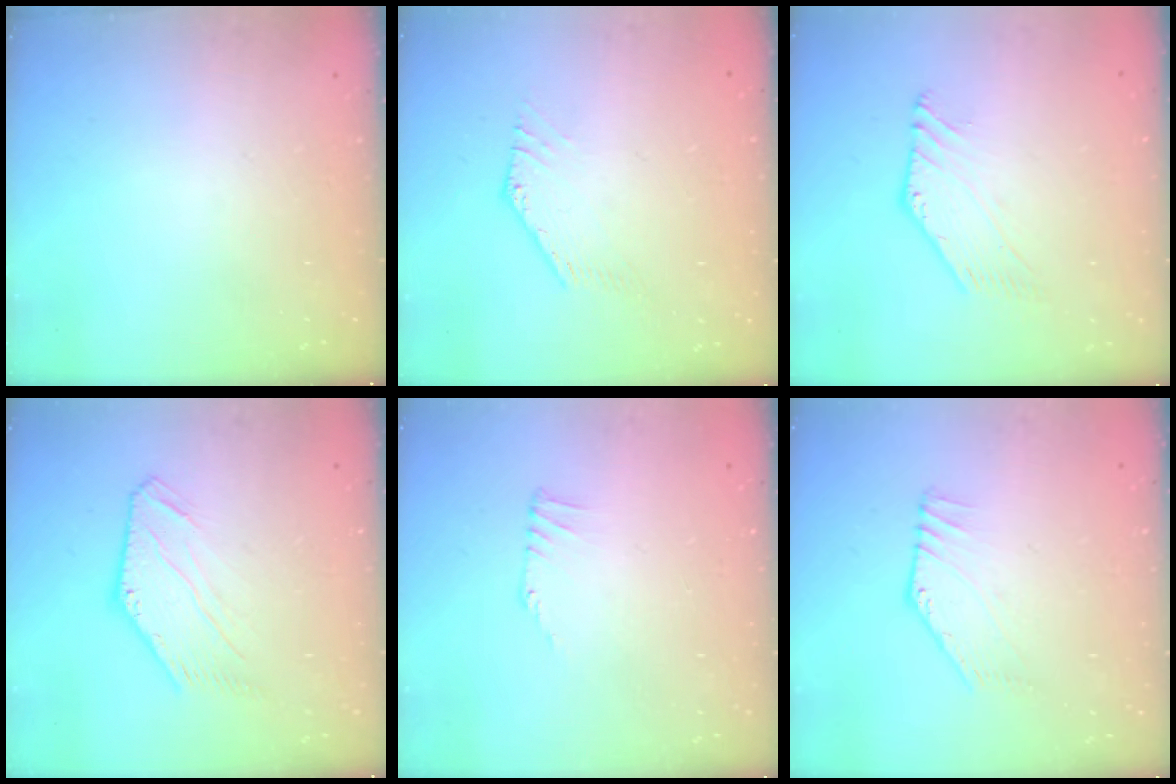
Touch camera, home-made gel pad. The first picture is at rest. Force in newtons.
{"total": 0.9, "press": 0.8, "slide": 0.4}
{"total": 0.8, "press": 0.7, "slide": 0.2}
{"total": 5.1, "press": 5.1, "slide": 0.6}
{"total": 1.1, "press": 1.0, "slide": 0.2}
{"total": 3.7, "press": 3.7, "slide": 0.1}